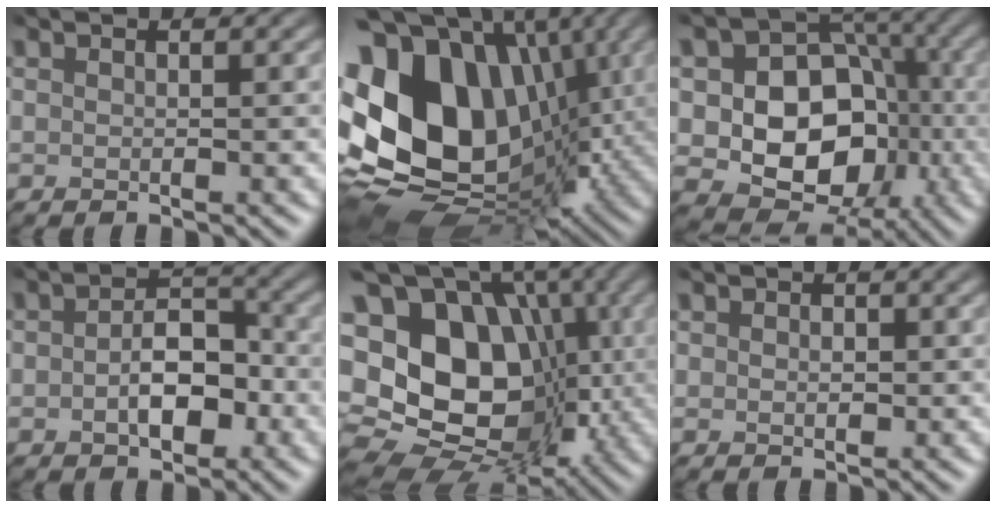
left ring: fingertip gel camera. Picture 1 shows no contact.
{"total": 16.6, "force": [-1.8, 12.9, 10.3], "torque": [-0.231, -0.031, 0.016]}
{"total": 11.0, "force": [-3.3, 8.4, 6.2], "torque": [-0.084, -0.013, -0.038]}
{"total": 4.1, "force": [-2.7, 2.3, 2.0], "torque": [-0.061, -0.022, -0.016]}
{"total": 16.7, "force": [-1.5, 13.3, 10.0], "torque": [-0.191, 0.001, 0.002]}
{"total": 1.3, "force": [-0.9, -0.3, -0.9], "torque": [-0.010, -0.018, 0.020]}